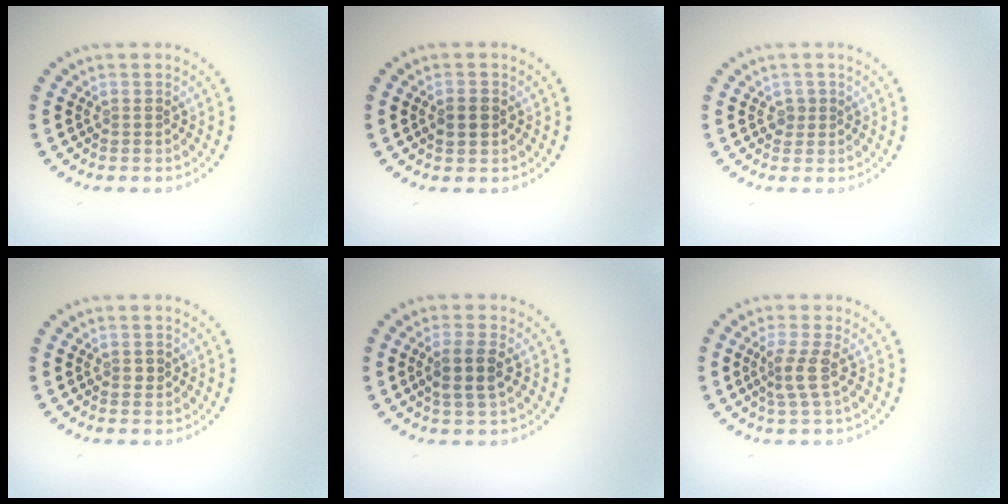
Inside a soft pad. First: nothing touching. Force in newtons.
{"total": 1.7, "press": 1.7, "slide": 0.2}
{"total": 0.9, "press": 0.7, "slide": 0.4}
{"total": 0.7, "press": 0.7, "slide": 0.0}
{"total": 2.9, "press": 2.6, "slide": 1.3}
{"total": 2.3, "press": 1.7, "slide": 1.6}